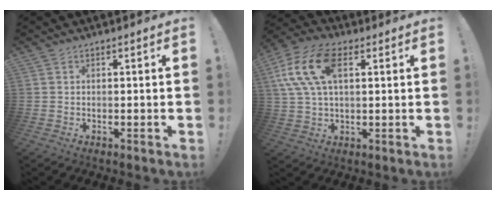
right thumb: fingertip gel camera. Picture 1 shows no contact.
{"total": 15.0, "force": [4.6, 8.5, 11.5], "torque": [-0.230, 0.002, 0.086]}